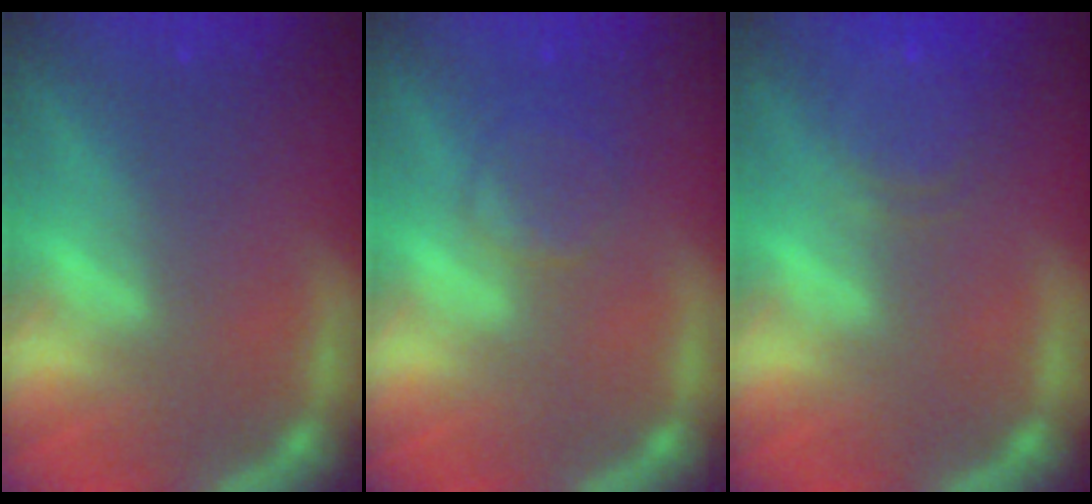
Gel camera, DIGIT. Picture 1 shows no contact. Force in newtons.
{"total": 2.9}
{"total": 4.6}